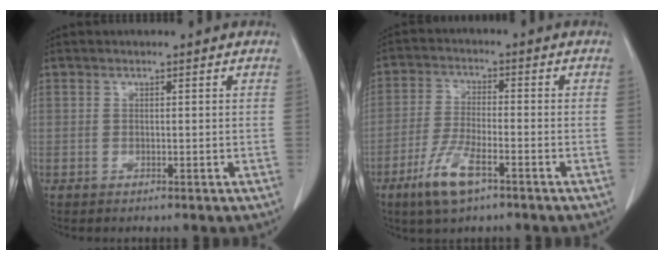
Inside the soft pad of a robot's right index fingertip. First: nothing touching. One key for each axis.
{"total": 7.7, "fx": -4.4, "fy": 1.9, "fz": 6.0, "tx": -0.126, "ty": -0.012, "tz": -0.079}